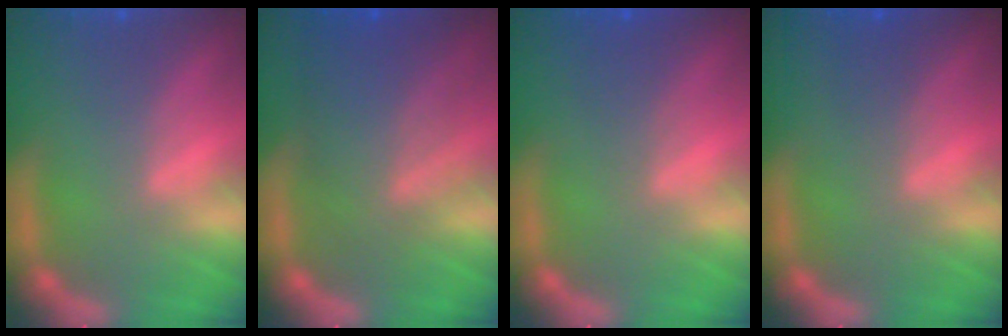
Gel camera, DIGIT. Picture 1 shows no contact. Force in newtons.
{"total": 7.1}
{"total": 2.0}
{"total": 1.5}